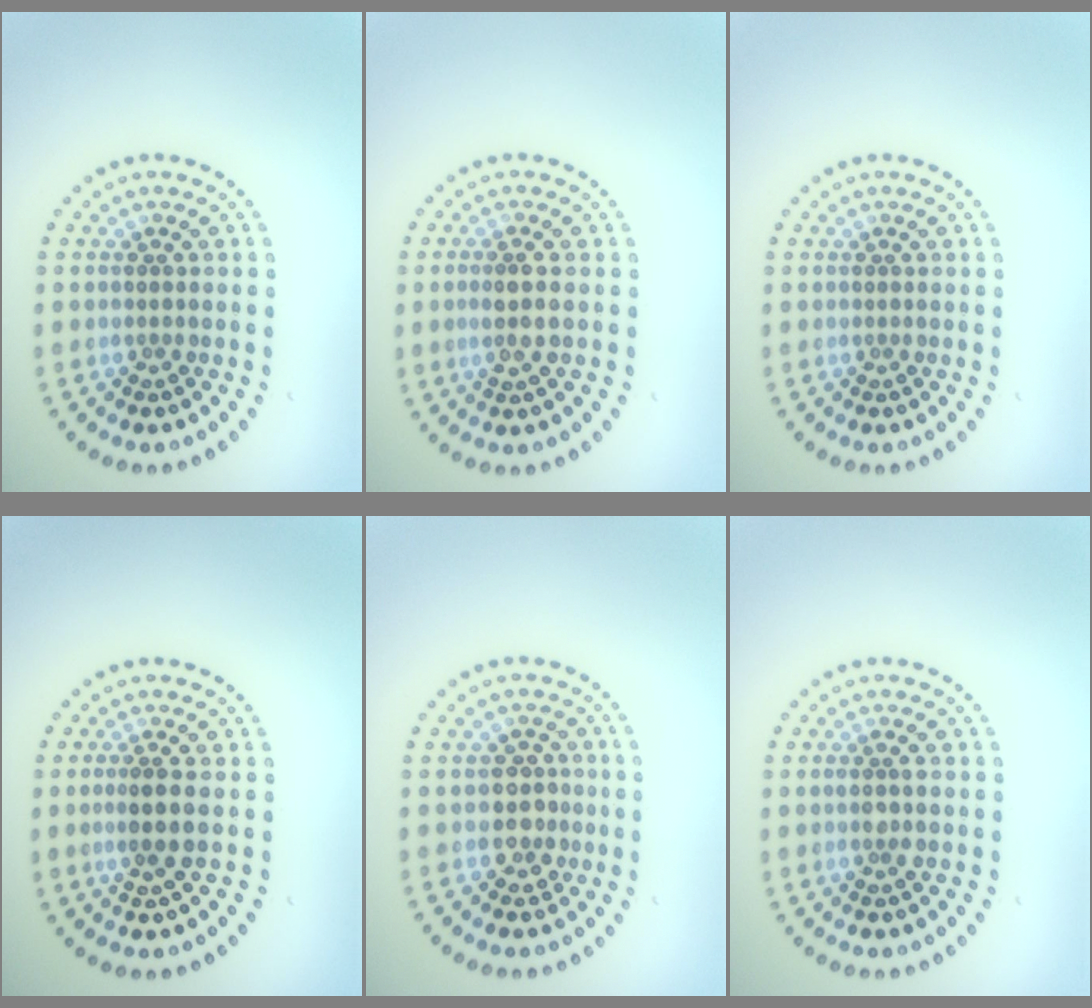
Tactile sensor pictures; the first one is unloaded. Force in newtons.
{"total": 2.2, "press": 1.9, "slide": 1.1}
{"total": 0.0}
{"total": 1.7, "press": 1.3, "slide": 1.1}
{"total": 2.1, "press": 1.8, "slide": 1.0}
{"total": 1.5, "press": 1.3, "slide": 0.7}